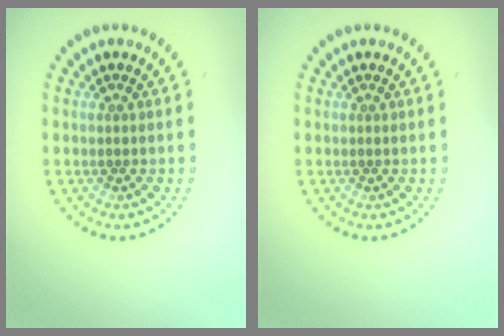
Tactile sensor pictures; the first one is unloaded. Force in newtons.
{"total": 0.0}